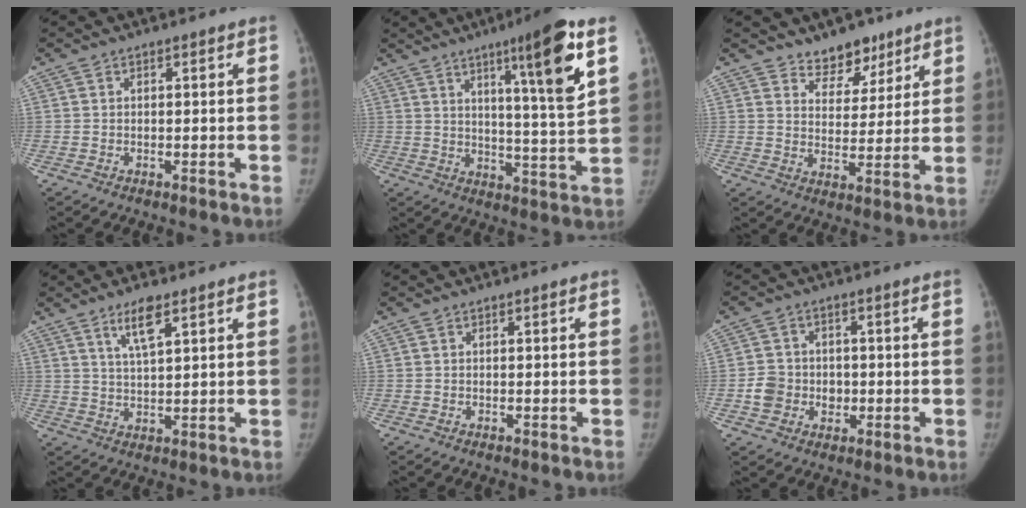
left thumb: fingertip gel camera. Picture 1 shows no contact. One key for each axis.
{"total": 15.0, "fx": 7.1, "fy": 0.9, "fz": 13.2, "tx": -0.194, "ty": -0.039, "tz": 0.105}
{"total": 7.6, "fx": 6.0, "fy": 4.2, "fz": 2.1, "tx": 0.006, "ty": -0.041, "tz": 0.098}
{"total": 5.6, "fx": 3.4, "fy": 1.1, "fz": 4.2, "tx": -0.080, "ty": -0.021, "tz": 0.068}
{"total": 0.0}
{"total": 6.0, "fx": -0.9, "fy": 5.4, "fz": 2.5, "tx": -0.015, "ty": 0.012, "tz": -0.015}